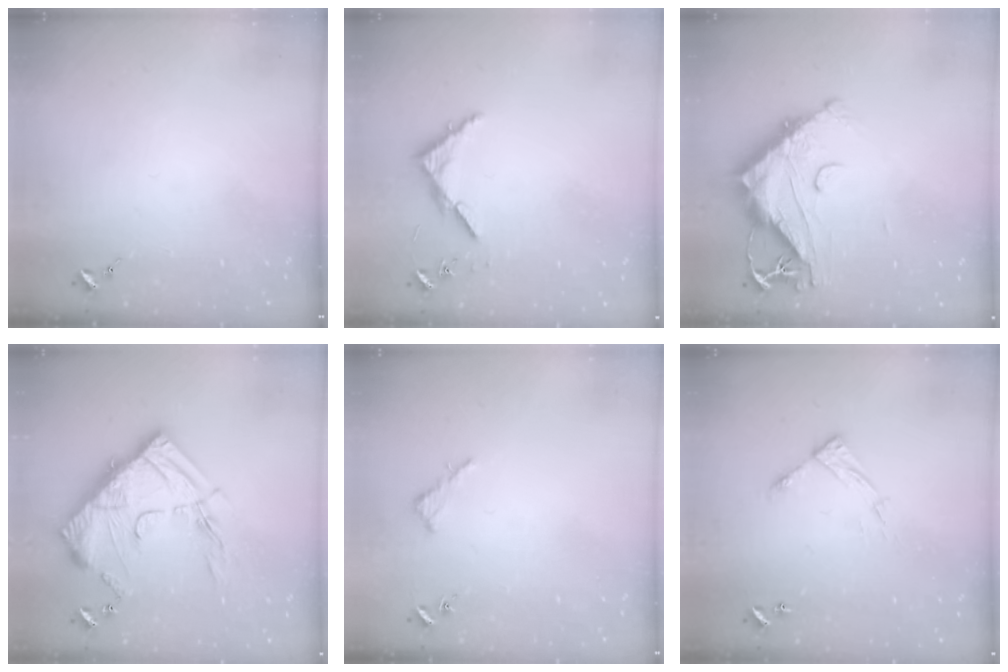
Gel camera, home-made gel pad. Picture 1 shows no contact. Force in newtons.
{"total": 4.0, "press": 4.0, "slide": 0.3}
{"total": 15.1, "press": 15.1, "slide": 1.2}
{"total": 21.5, "press": 21.4, "slide": 1.6}
{"total": 2.6, "press": 2.6, "slide": 0.2}
{"total": 8.1, "press": 8.1, "slide": 0.6}